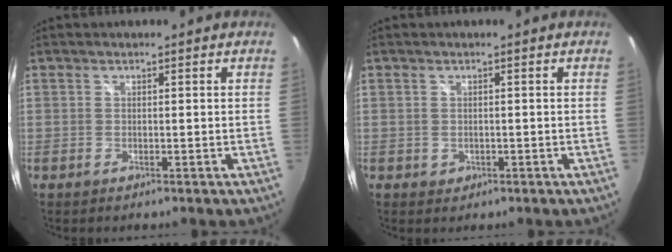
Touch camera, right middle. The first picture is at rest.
{"total": 1.3, "force": [-0.2, 1.2, 0.5], "torque": [-0.006, -0.002, -0.003]}